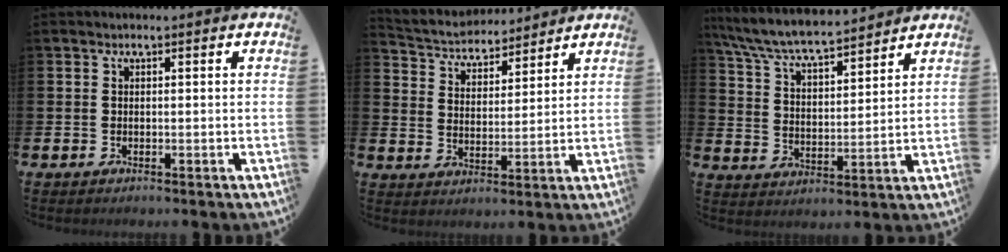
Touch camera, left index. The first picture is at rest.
{"total": 4.7, "force": [4.5, 1.3, 0.1], "torque": [-0.023, -0.036, 0.074]}
{"total": 7.4, "force": [7.0, 0.6, 2.2], "torque": [-0.070, -0.048, 0.121]}